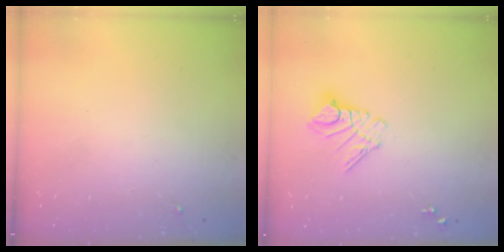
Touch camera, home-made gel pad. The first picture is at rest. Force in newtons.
{"total": 9.6, "press": 9.6, "slide": 1.0}